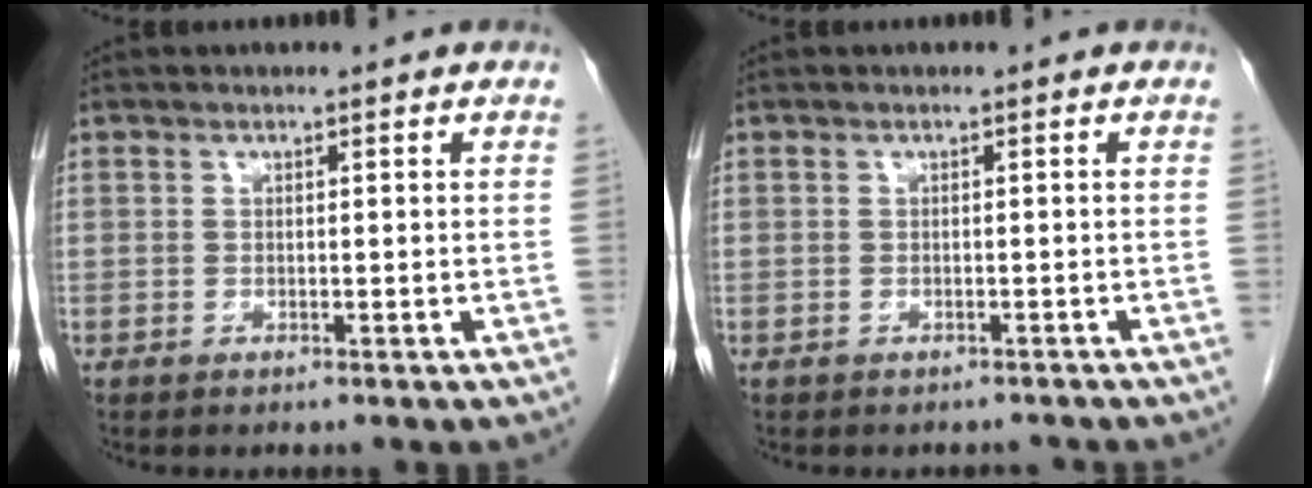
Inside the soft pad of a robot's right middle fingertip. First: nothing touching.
{"total": 2.0, "force": [-1.8, 0.8, 0.0], "torque": [0.000, 0.000, -0.025]}